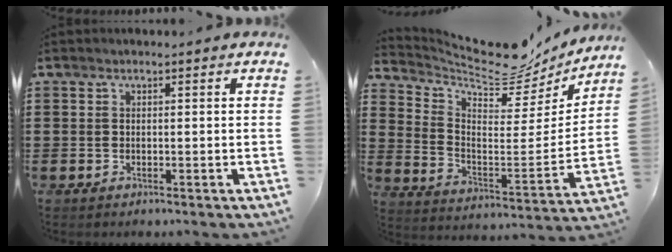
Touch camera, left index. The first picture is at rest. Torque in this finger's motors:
{"motor_torque": [1.35, -0.79, 0.36, 0.07]}